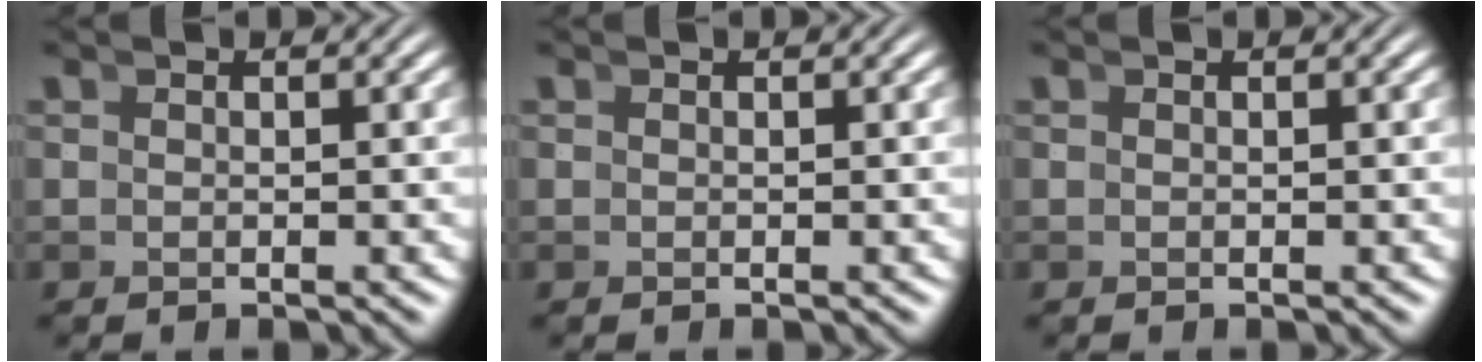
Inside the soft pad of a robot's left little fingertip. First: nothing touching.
{"total": 0.0}
{"total": 0.0}